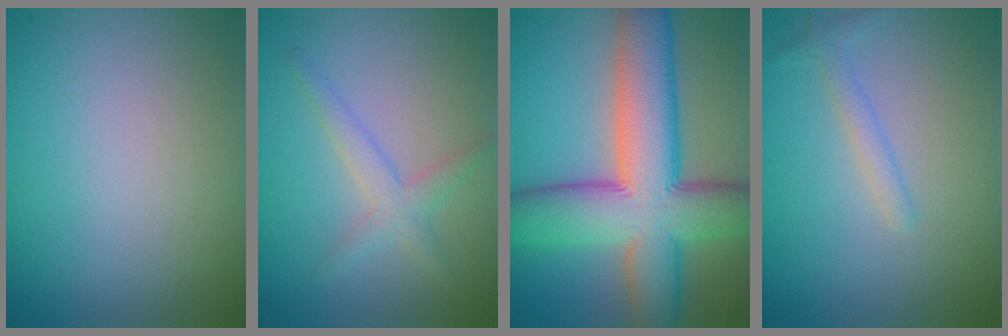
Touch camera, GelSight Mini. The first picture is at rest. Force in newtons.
{"total": 2.2, "press": 2.2, "slide": 0.1}
{"total": 12.6, "press": 12.6, "slide": 0.6}
{"total": 1.4, "press": 1.4, "slide": 0.1}